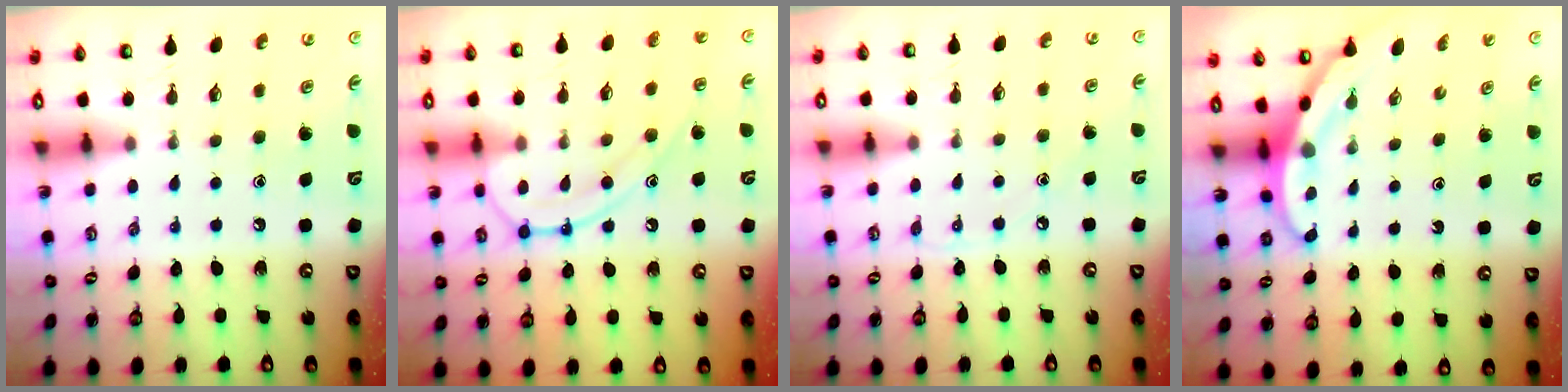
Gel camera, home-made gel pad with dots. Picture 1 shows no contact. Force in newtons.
{"total": 12.3, "press": 12.3, "slide": 0.8}
{"total": 4.8, "press": 4.7, "slide": 0.6}
{"total": 3.2, "press": 3.2, "slide": 0.1}